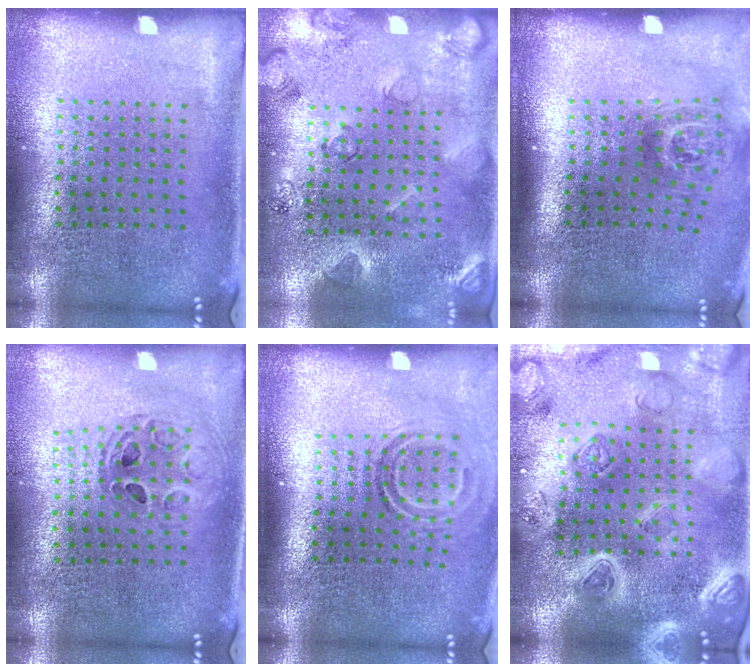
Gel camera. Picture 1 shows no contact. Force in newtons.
{"total": 2.1, "press": 2.1, "slide": 0.5}
{"total": 1.8, "press": 1.2, "slide": 1.4}
{"total": 0.7, "press": 0.7, "slide": 0.1}
{"total": 1.7, "press": 1.1, "slide": 1.3}
{"total": 4.5, "press": 4.0, "slide": 2.2}